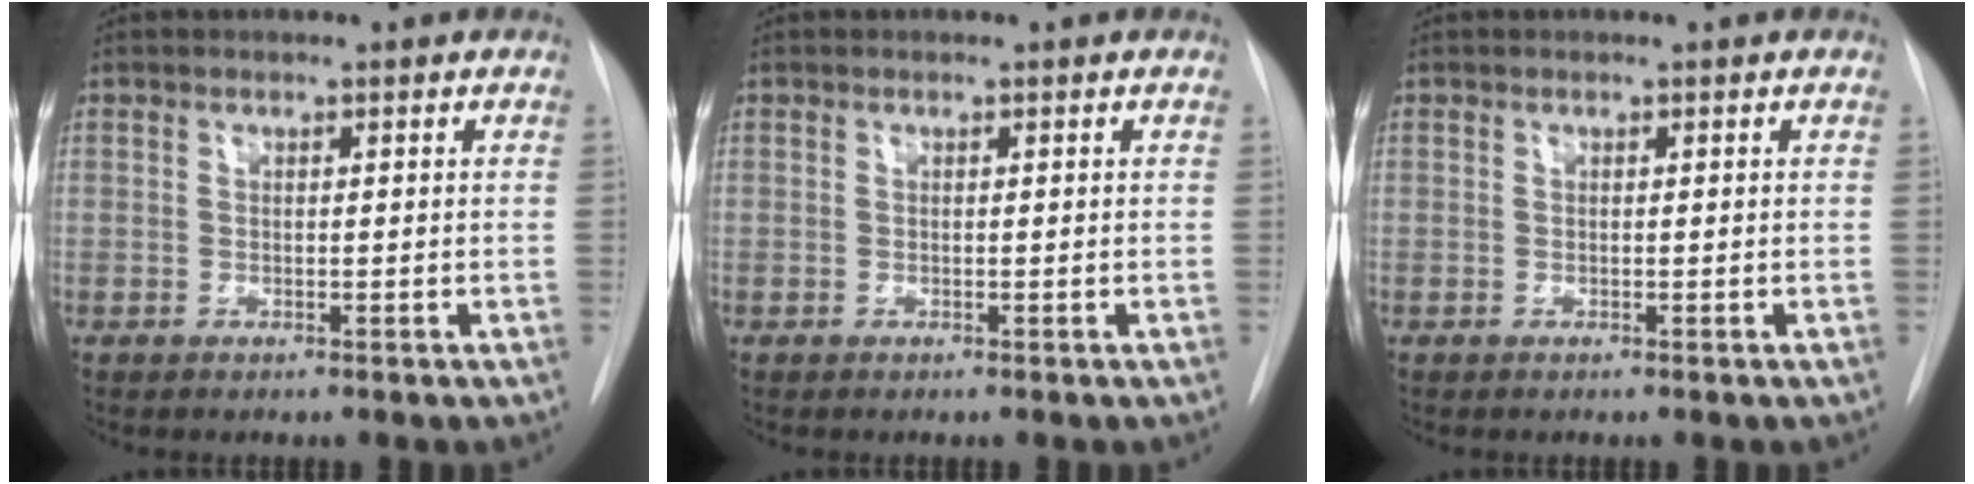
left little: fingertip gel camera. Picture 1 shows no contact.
{"total": 0.0}
{"total": 0.0}